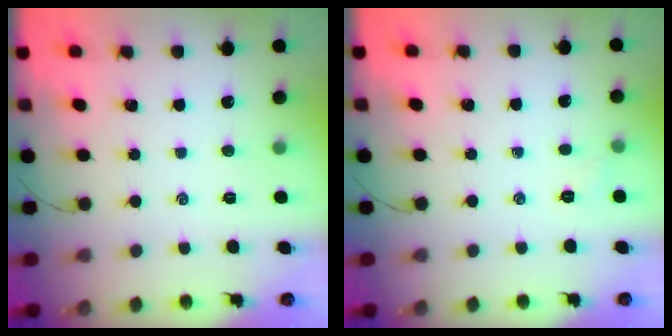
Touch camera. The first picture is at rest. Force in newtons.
{"total": 3.9, "press": 3.8, "slide": 1.1}